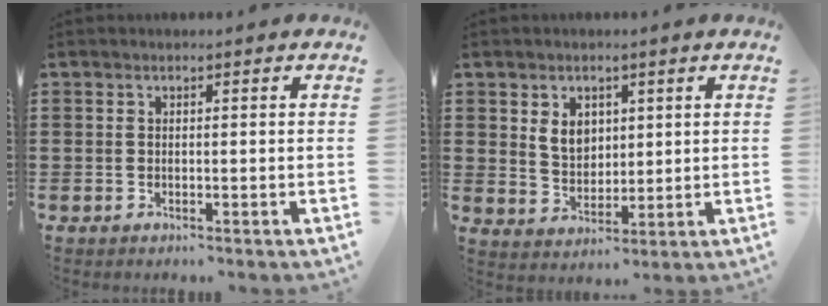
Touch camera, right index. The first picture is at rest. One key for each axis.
{"total": 4.7, "fx": 1.8, "fy": 3.6, "fz": 2.4, "tx": -0.054, "ty": 0.007, "tz": 0.030}